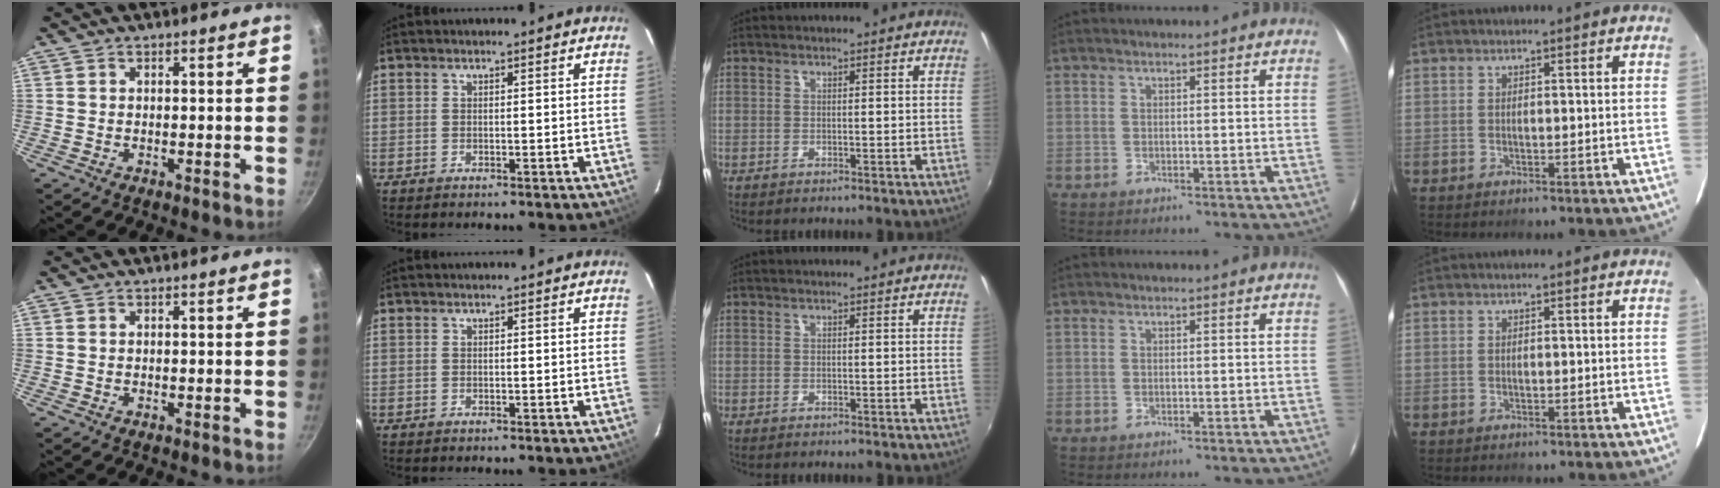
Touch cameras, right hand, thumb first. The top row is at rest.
{}